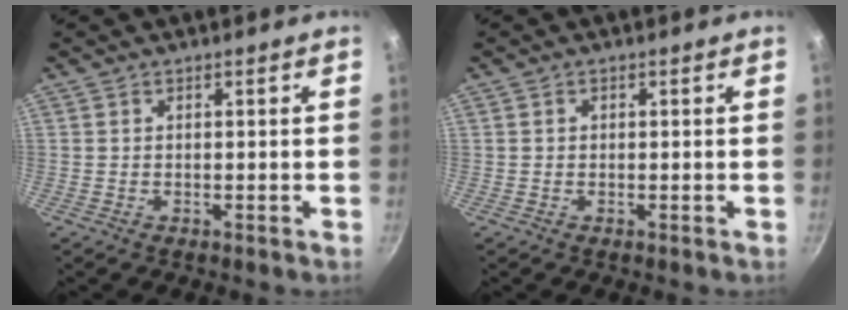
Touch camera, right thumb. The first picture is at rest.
{"total": 0.5, "force": [-0.1, 0.5, 0.2], "torque": [-0.003, 0.003, -0.001]}